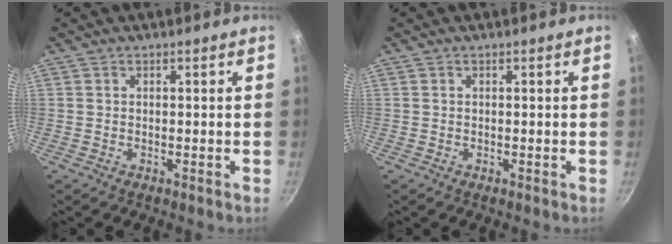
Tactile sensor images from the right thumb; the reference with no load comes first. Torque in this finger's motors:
{"motor_torque": [-0.13, 0.14, 0.20, 0.08, 0.03]}